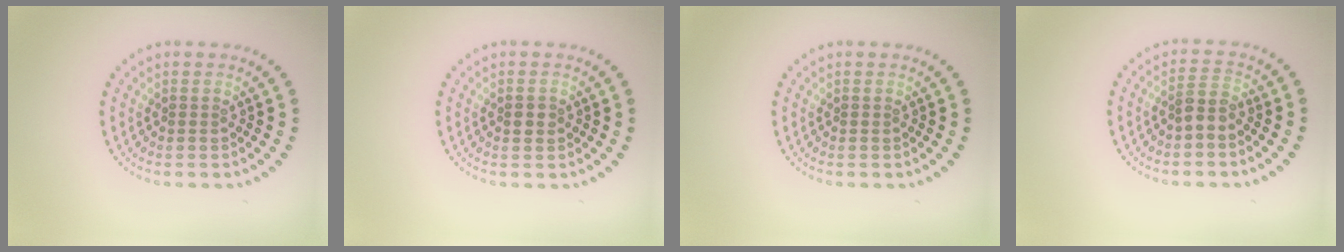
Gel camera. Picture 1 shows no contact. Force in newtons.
{"total": 1.4, "press": 1.4, "slide": 0.1}
{"total": 0.0}
{"total": 2.0, "press": 1.7, "slide": 1.0}